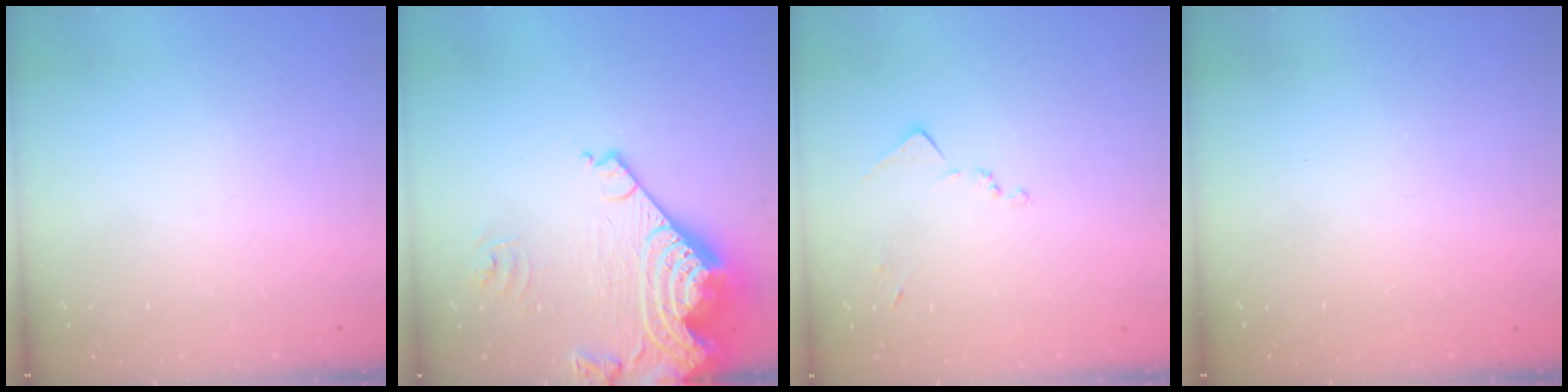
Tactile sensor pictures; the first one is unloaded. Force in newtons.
{"total": 22.2, "press": 22.0, "slide": 2.9}
{"total": 8.9, "press": 8.8, "slide": 0.9}
{"total": 1.1, "press": 1.0, "slide": 0.1}